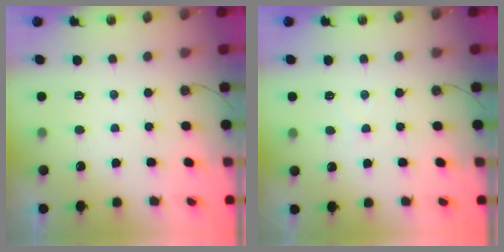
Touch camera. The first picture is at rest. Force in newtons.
{"total": 3.2, "press": 3.2, "slide": 0.5}